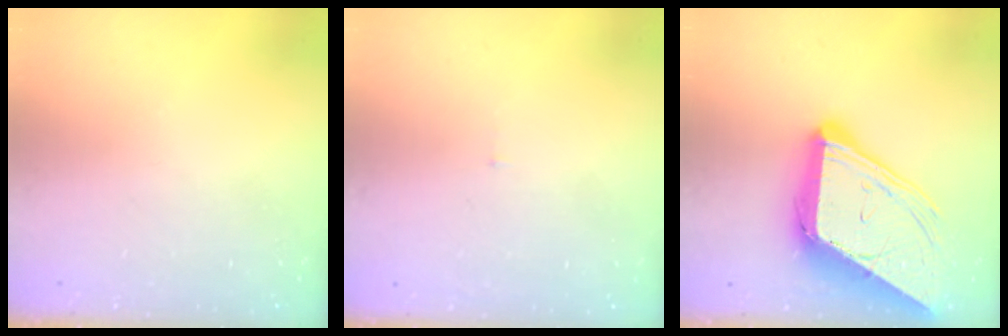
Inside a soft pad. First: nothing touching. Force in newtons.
{"total": 3.0, "press": 3.0, "slide": 0.2}
{"total": 18.6, "press": 18.5, "slide": 2.0}